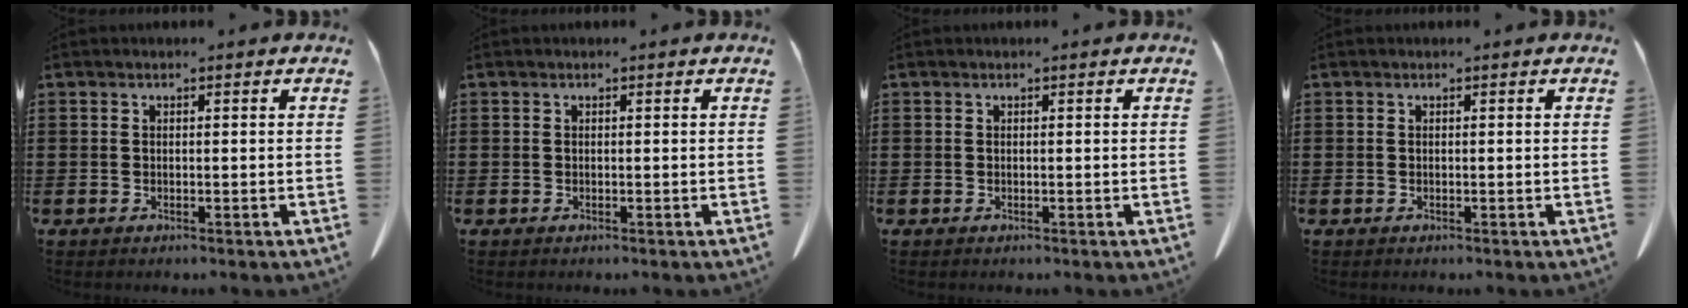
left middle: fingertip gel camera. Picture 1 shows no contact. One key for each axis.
{"total": 0.0}
{"total": 0.0}
{"total": 0.0}